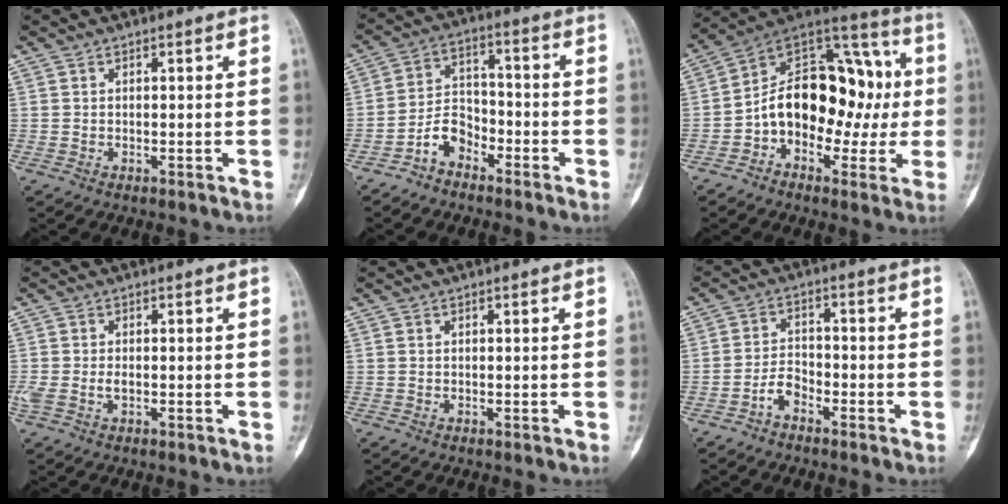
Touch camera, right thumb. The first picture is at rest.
{"total": 6.4, "force": [-4.2, 4.1, 2.6], "torque": [-0.037, 0.045, -0.088]}
{"total": 20.4, "force": [-1.4, 13.7, 15.1], "torque": [-0.186, 0.060, -0.027]}
{"total": 2.4, "force": [-0.4, 1.3, 2.0], "torque": [-0.055, 0.008, -0.006]}
{"total": 0.0}
{"total": 3.5, "force": [-2.6, 1.8, 1.6], "torque": [-0.023, 0.026, -0.054]}